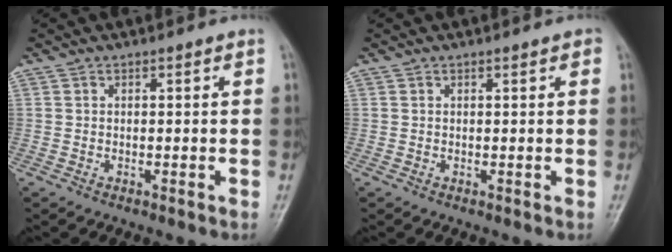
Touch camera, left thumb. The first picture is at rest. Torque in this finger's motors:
{"motor_torque": [-0.07, 0.01, 0.05, -0.25, 0.02]}